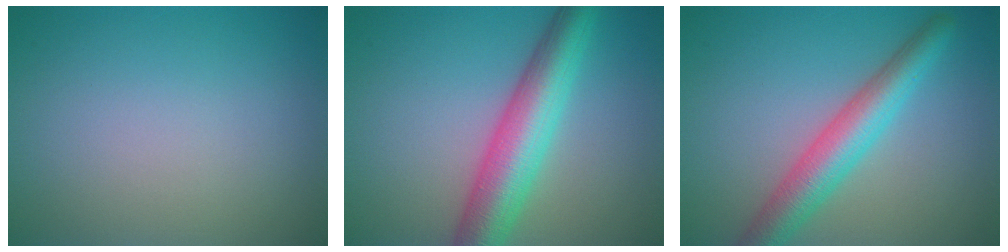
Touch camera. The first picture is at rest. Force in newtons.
{"total": 7.2, "press": 7.2, "slide": 0.2}
{"total": 5.2, "press": 5.1, "slide": 0.2}